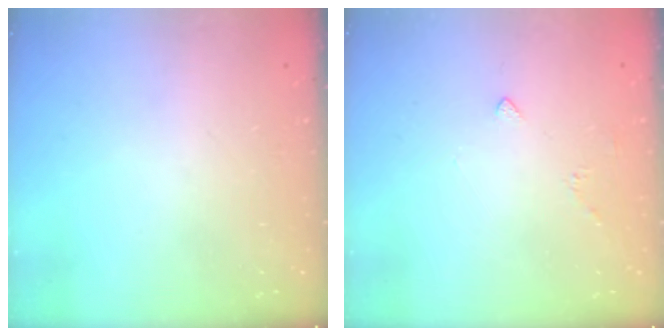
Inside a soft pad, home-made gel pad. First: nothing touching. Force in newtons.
{"total": 2.0, "press": 2.0, "slide": 0.6}